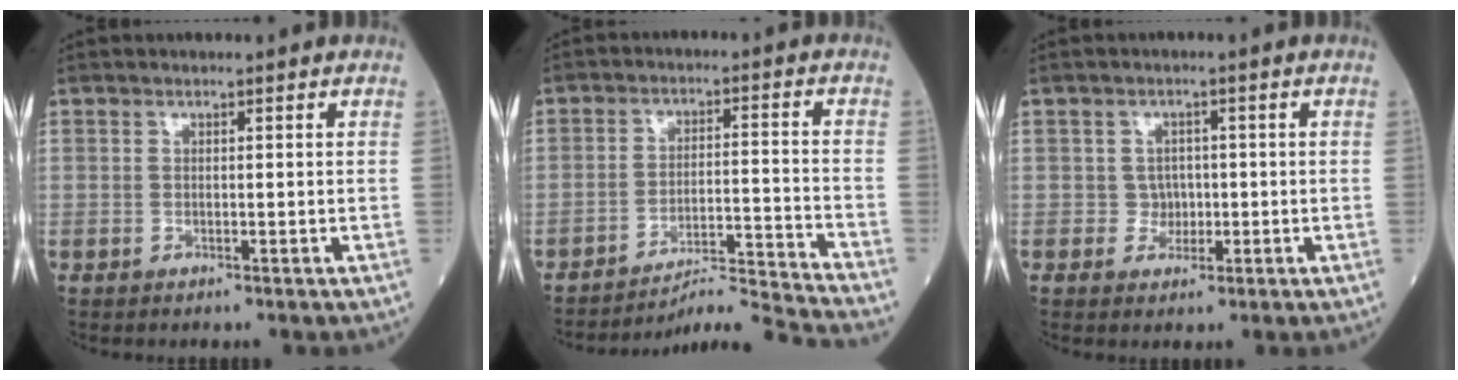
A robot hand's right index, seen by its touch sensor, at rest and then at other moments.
{"total": 10.3, "force": [-9.6, -3.9, -0.1], "torque": [0.002, 0.014, -0.161]}
{"total": 2.3, "force": [-0.4, 2.2, 0.4], "torque": [0.004, 0.008, -0.007]}